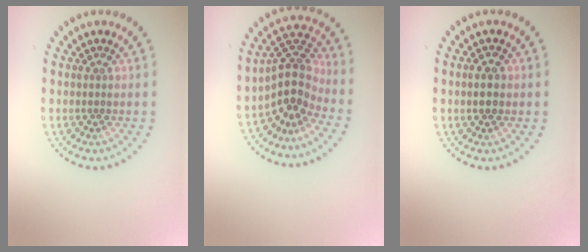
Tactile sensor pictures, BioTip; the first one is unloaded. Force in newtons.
{"total": 3.8, "press": 3.0, "slide": 2.3}
{"total": 2.5, "press": 2.5, "slide": 0.3}